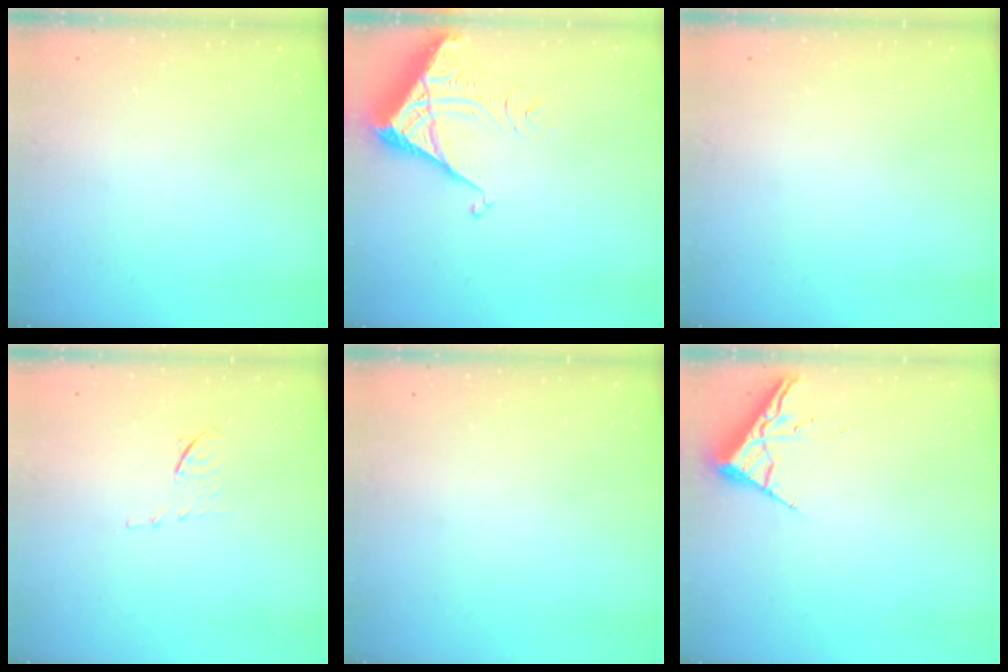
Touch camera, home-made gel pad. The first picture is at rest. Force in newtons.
{"total": 5.3, "press": 5.3, "slide": 0.7}
{"total": 0.0}
{"total": 6.2, "press": 6.1, "slide": 1.0}
{"total": 0.0}
{"total": 3.7, "press": 3.6, "slide": 0.5}